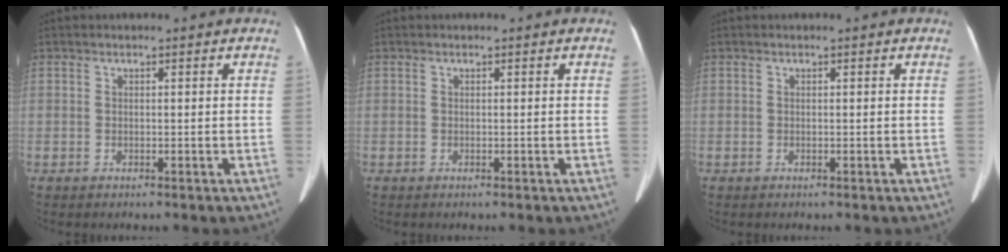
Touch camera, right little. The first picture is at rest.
{"total": 0.0}
{"total": 0.0}